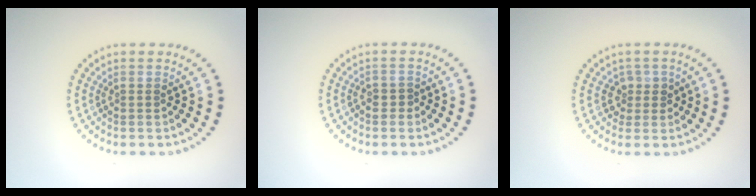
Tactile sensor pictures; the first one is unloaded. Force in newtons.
{"total": 0.9, "press": 0.7, "slide": 0.5}
{"total": 1.3, "press": 1.2, "slide": 0.6}